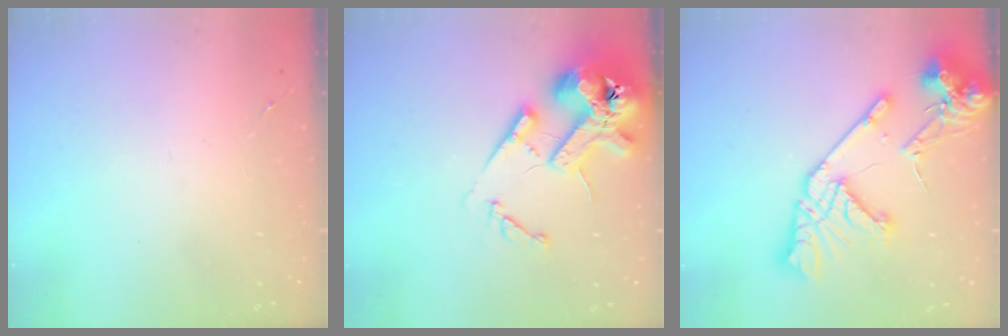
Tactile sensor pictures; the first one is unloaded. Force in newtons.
{"total": 17.7, "press": 17.6, "slide": 2.4}
{"total": 20.9, "press": 20.7, "slide": 2.5}